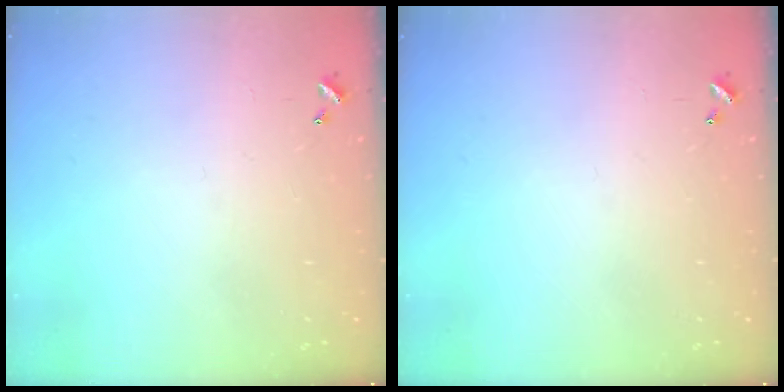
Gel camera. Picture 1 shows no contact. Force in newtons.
{"total": 0.0}